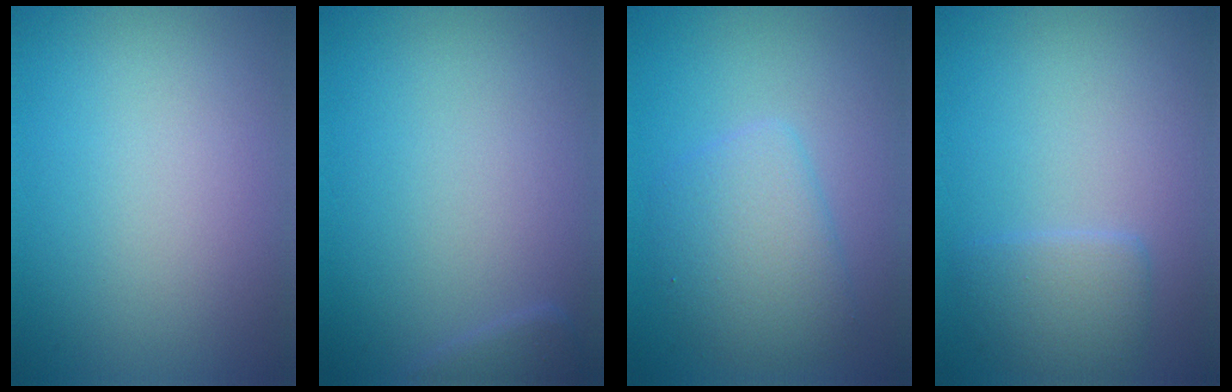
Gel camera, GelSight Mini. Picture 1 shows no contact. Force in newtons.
{"total": 1.1, "press": 1.1, "slide": 0.1}
{"total": 3.9, "press": 3.9, "slide": 0.1}
{"total": 2.3, "press": 2.2, "slide": 0.3}